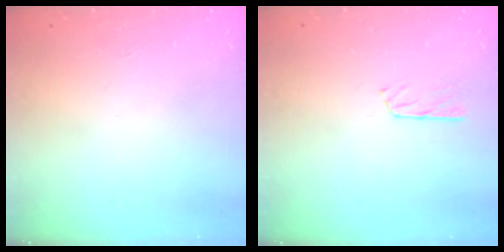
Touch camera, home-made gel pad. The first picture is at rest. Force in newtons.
{"total": 3.6, "press": 3.6, "slide": 0.3}